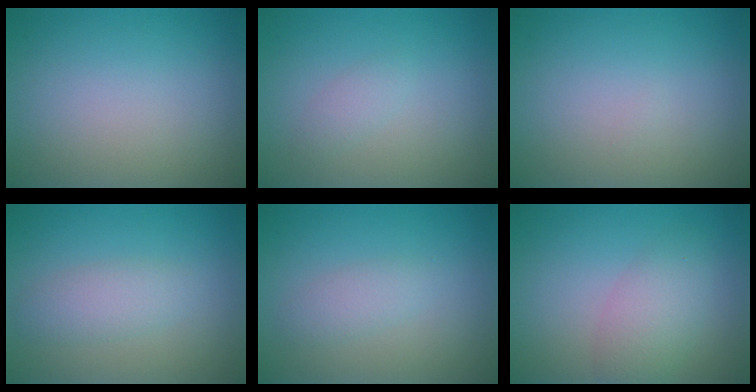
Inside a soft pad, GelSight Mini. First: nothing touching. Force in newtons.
{"total": 1.0, "press": 1.0, "slide": 0.1}
{"total": 0.0}
{"total": 2.3, "press": 2.3, "slide": 0.0}
{"total": 1.6, "press": 1.6, "slide": 0.0}
{"total": 2.3, "press": 2.3, "slide": 0.2}